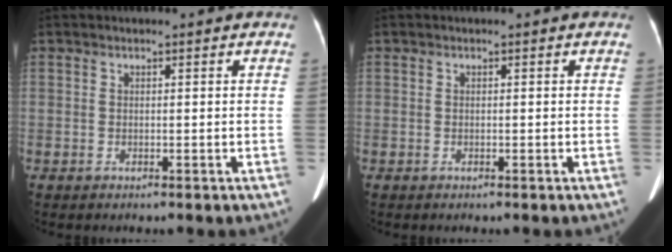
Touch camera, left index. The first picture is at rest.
{"total": 0.0}